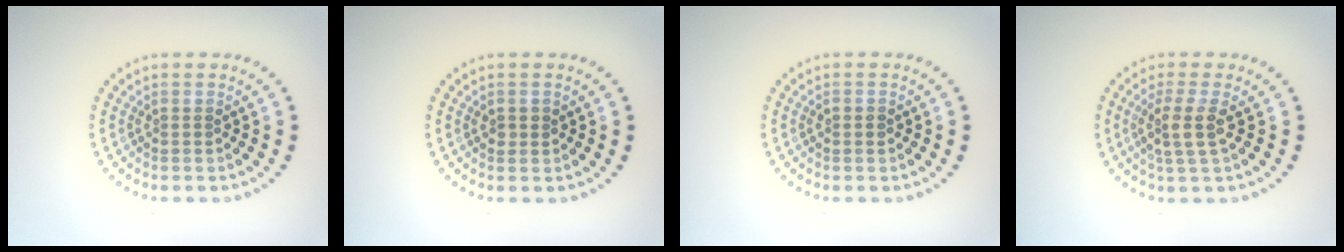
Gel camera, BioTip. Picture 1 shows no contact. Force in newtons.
{"total": 0.8, "press": 0.8, "slide": 0.1}
{"total": 1.0, "press": 1.0, "slide": 0.2}
{"total": 2.6, "press": 2.1, "slide": 1.6}